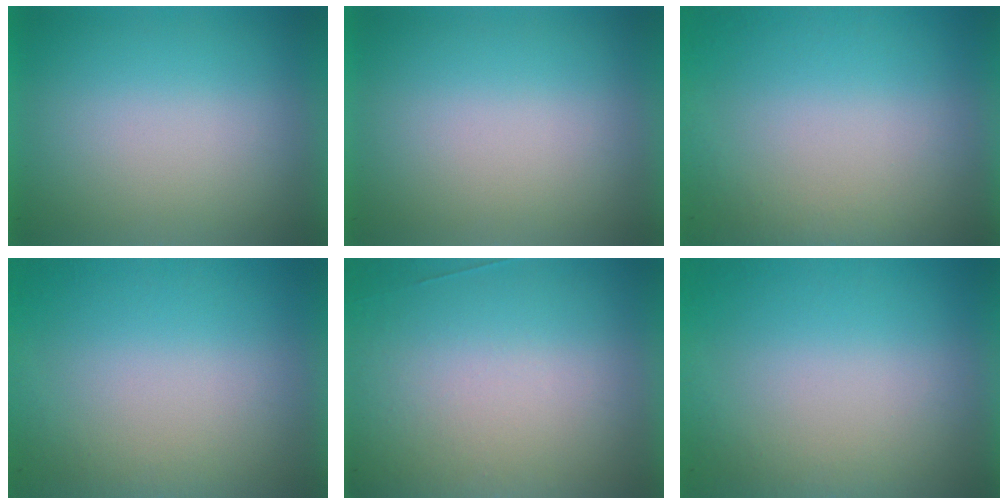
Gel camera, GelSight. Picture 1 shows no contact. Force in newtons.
{"total": 0.0}
{"total": 4.9}
{"total": 2.8}
{"total": 4.5}
{"total": 4.9}